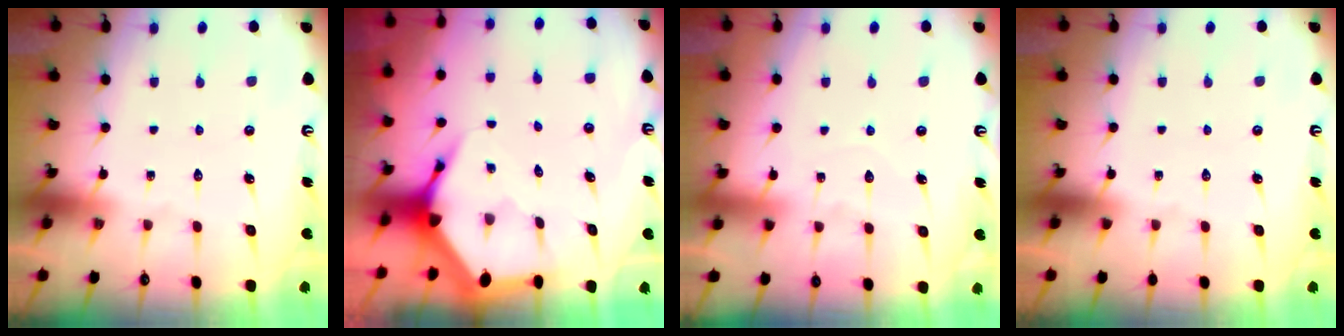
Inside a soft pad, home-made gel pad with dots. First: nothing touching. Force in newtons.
{"total": 5.1, "press": 5.1, "slide": 0.6}
{"total": 5.9, "press": 5.8, "slide": 0.4}
{"total": 0.0}